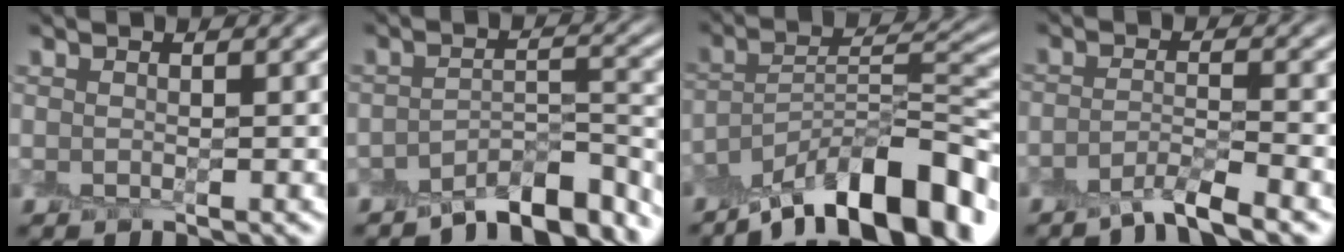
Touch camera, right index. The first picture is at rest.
{"total": 5.4, "force": [-4.8, 1.5, 2.0], "torque": [-0.022, 0.007, -0.075]}
{"total": 11.8, "force": [-8.7, 3.2, 7.2], "torque": [-0.104, 0.028, -0.151]}
{"total": 2.8, "force": [-2.4, 0.2, 1.5], "torque": [-0.026, 0.001, -0.056]}